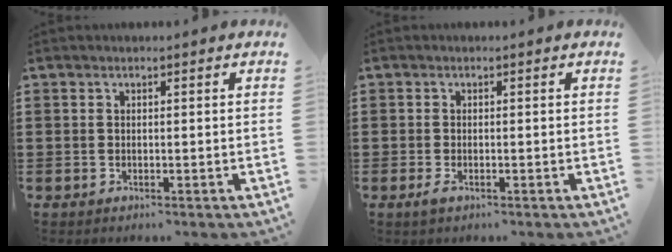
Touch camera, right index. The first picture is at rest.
{"total": 1.0, "force": [-0.4, 0.4, 0.8], "torque": [-0.022, -0.006, -0.009]}